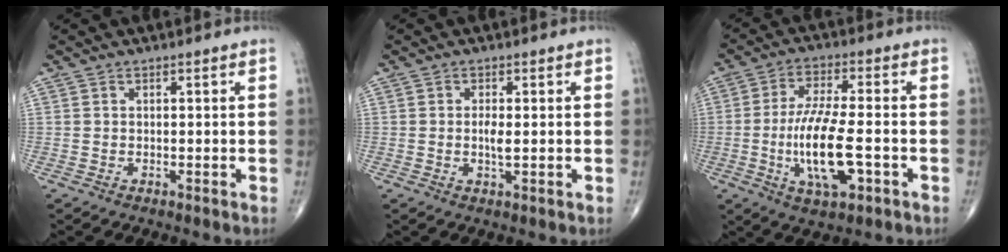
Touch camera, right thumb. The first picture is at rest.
{"total": 2.3, "force": [0.0, 0.6, 2.2], "torque": [-0.044, -0.005, -0.002]}
{"total": 13.0, "force": [-3.1, 4.0, 11.9], "torque": [-0.228, 0.005, -0.053]}